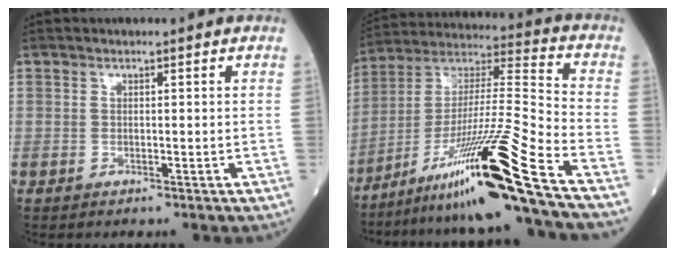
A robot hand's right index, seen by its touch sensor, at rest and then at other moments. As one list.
[{"total": 21.8, "force": [-14.1, -2.9, 16.3], "torque": [-0.296, -0.023, -0.249]}]